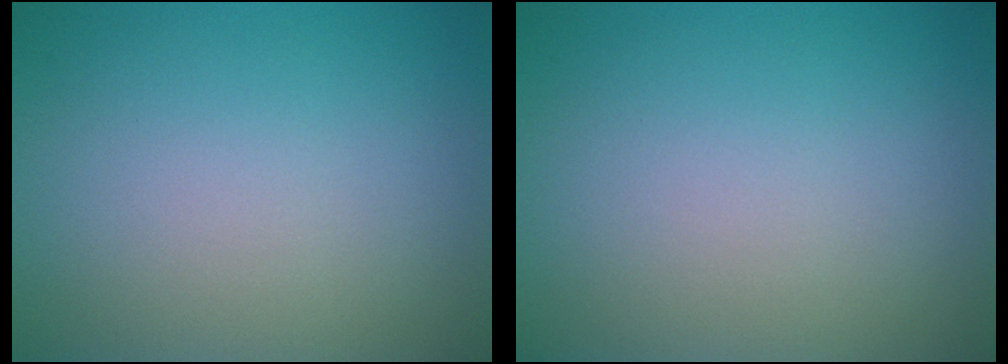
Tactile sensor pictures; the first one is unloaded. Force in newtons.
{"total": 0.0}